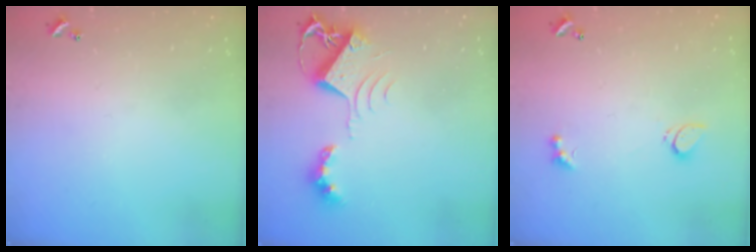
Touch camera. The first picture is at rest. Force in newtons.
{"total": 10.1, "press": 10.1, "slide": 0.9}
{"total": 2.2, "press": 2.1, "slide": 0.6}